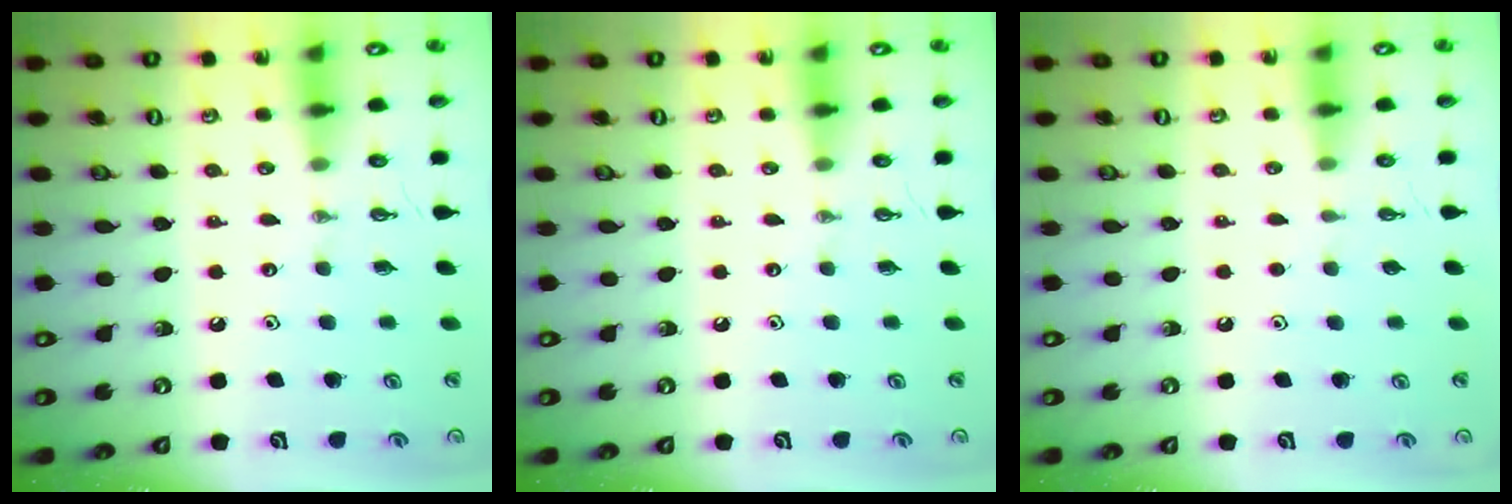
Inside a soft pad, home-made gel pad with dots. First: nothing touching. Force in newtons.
{"total": 0.0}
{"total": 0.9, "press": 0.1, "slide": 0.9}